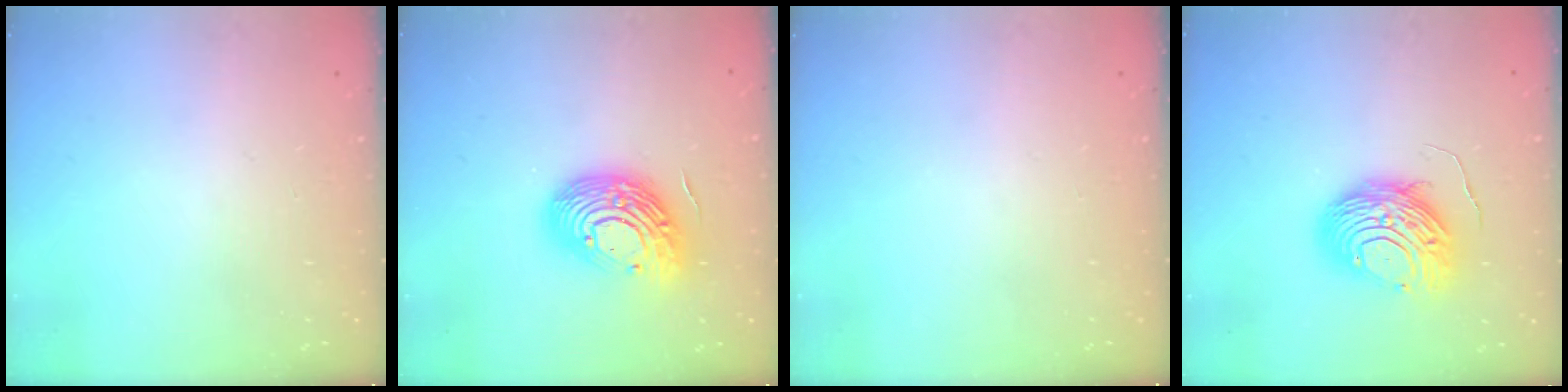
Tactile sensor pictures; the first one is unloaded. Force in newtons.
{"total": 17.0, "press": 16.9, "slide": 1.2}
{"total": 0.0}
{"total": 10.8, "press": 10.8, "slide": 1.0}